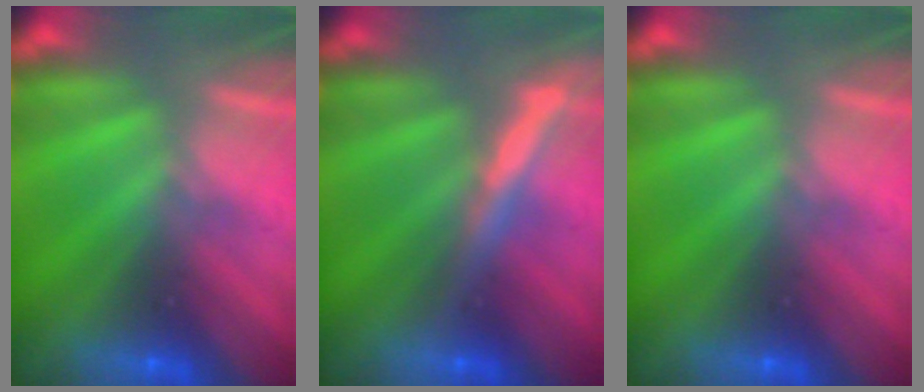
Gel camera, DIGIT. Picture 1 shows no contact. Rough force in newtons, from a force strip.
{"total": 3.7}
{"total": 0.0}